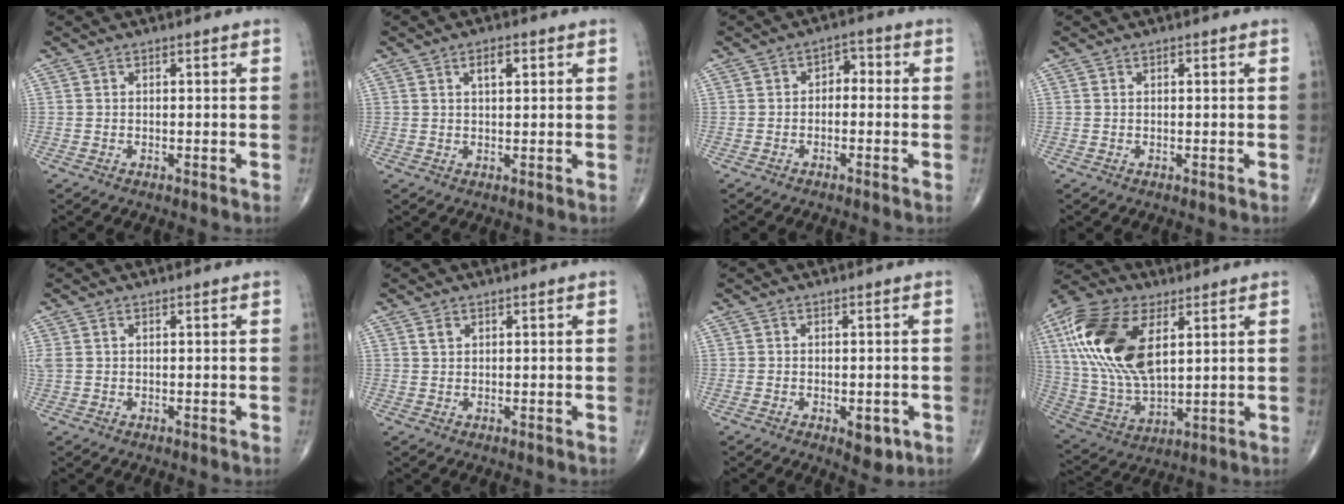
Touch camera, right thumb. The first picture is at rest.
{"total": 3.2, "force": [1.4, 1.4, 2.6], "torque": [-0.035, -0.003, 0.021]}
{"total": 3.1, "force": [-0.4, 2.2, 2.2], "torque": [-0.012, 0.020, -0.019]}
{"total": 0.6, "force": [0.3, 0.3, 0.5], "torque": [-0.006, 0.002, 0.004]}
{"total": 1.9, "force": [0.7, 1.2, 1.4], "torque": [-0.050, 0.016, 0.023]}
{"total": 1.2, "force": [0.7, 0.8, 0.6], "torque": [-0.008, 0.000, 0.014]}
{"total": 4.1, "force": [-1.5, 2.1, 3.2], "torque": [-0.027, 0.000, -0.014]}
{"total": 22.4, "force": [7.0, 11.7, 17.7], "torque": [-0.358, -0.017, 0.129]}